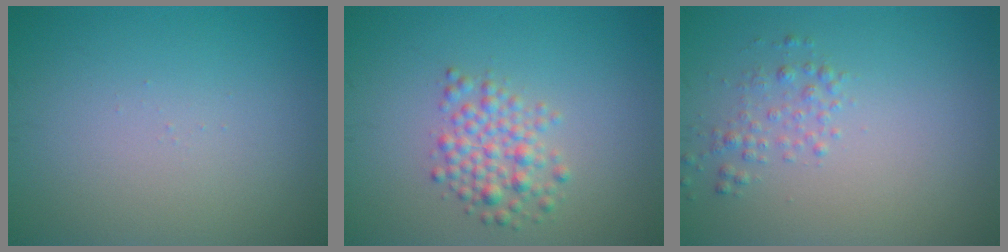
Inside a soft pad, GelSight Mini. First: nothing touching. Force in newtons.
{"total": 3.0, "press": 3.0, "slide": 0.2}
{"total": 1.6, "press": 1.6, "slide": 0.1}